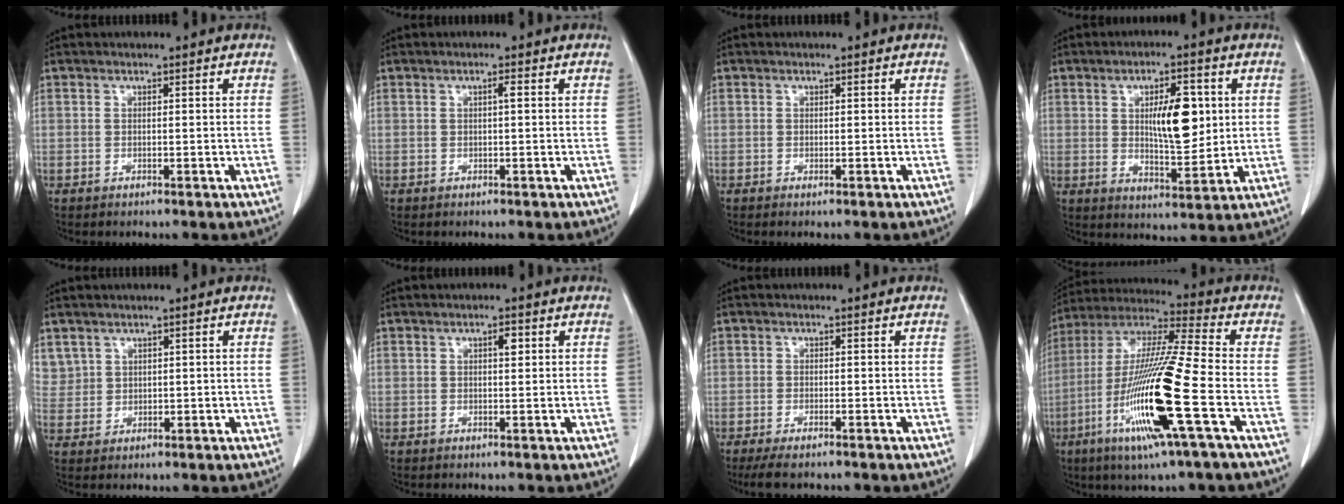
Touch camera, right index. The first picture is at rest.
{"total": 0.8, "force": [0.1, 0.0, 0.8], "torque": [-0.015, 0.002, 0.001]}
{"total": 0.0}
{"total": 9.1, "force": [1.8, 2.9, 8.4], "torque": [-0.132, 0.001, 0.036]}
{"total": 3.4, "force": [2.1, 2.7, 0.4], "torque": [-0.005, 0.008, 0.049]}
{"total": 1.6, "force": [0.6, 0.5, 1.4], "torque": [-0.024, 0.001, 0.008]}
{"total": 3.9, "force": [-3.1, 0.8, 2.4], "torque": [-0.042, -0.009, -0.046]}
{"total": 19.6, "force": [-6.4, 0.1, 18.5], "torque": [-0.395, -0.030, -0.131]}